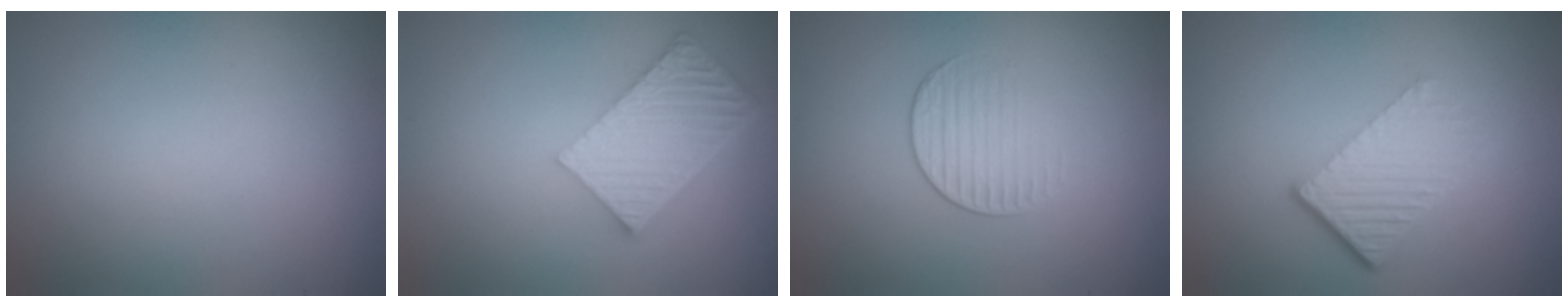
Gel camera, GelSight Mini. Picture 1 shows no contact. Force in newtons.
{"total": 6.2, "press": 4.3, "slide": 4.5}
{"total": 1.7, "press": 1.0, "slide": 1.4}
{"total": 4.6, "press": 2.9, "slide": 3.6}